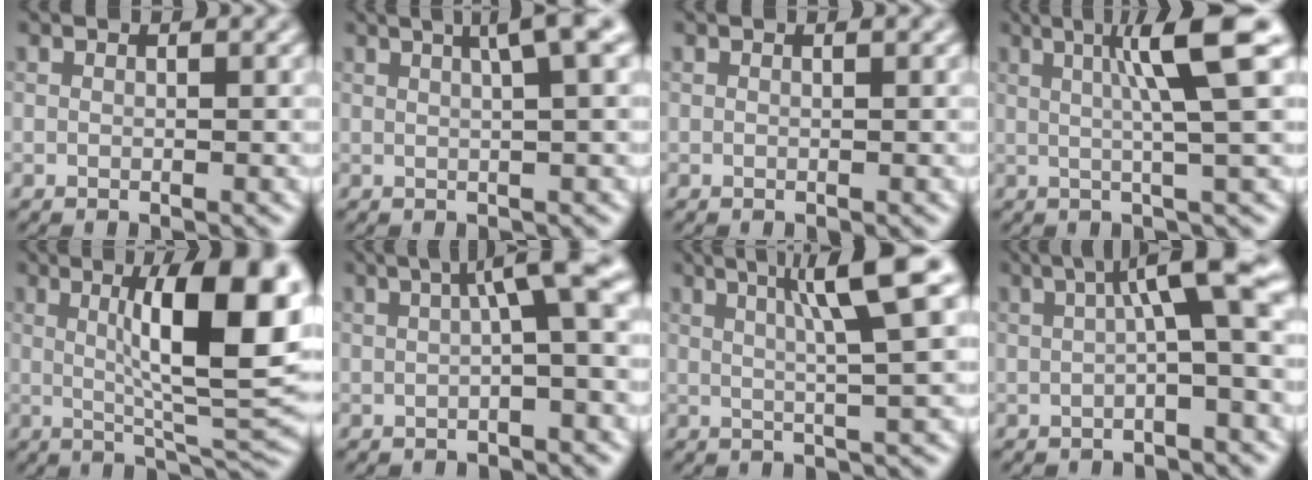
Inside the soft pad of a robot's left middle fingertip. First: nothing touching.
{"total": 4.3, "force": [1.7, 0.8, 3.9], "torque": [-0.046, 0.015, 0.021]}
{"total": 0.0}
{"total": 6.8, "force": [1.7, 0.8, 6.5], "torque": [-0.094, 0.018, 0.026]}
{"total": 12.2, "force": [2.5, 2.8, 11.6], "torque": [-0.158, 0.006, 0.039]}
{"total": 5.0, "force": [0.9, 0.7, 4.8], "torque": [-0.071, 0.019, 0.010]}
{"total": 7.2, "force": [2.6, 0.9, 6.6], "torque": [-0.088, 0.018, 0.042]}
{"total": 5.7, "force": [1.0, 0.7, 5.5], "torque": [-0.087, 0.015, 0.009]}